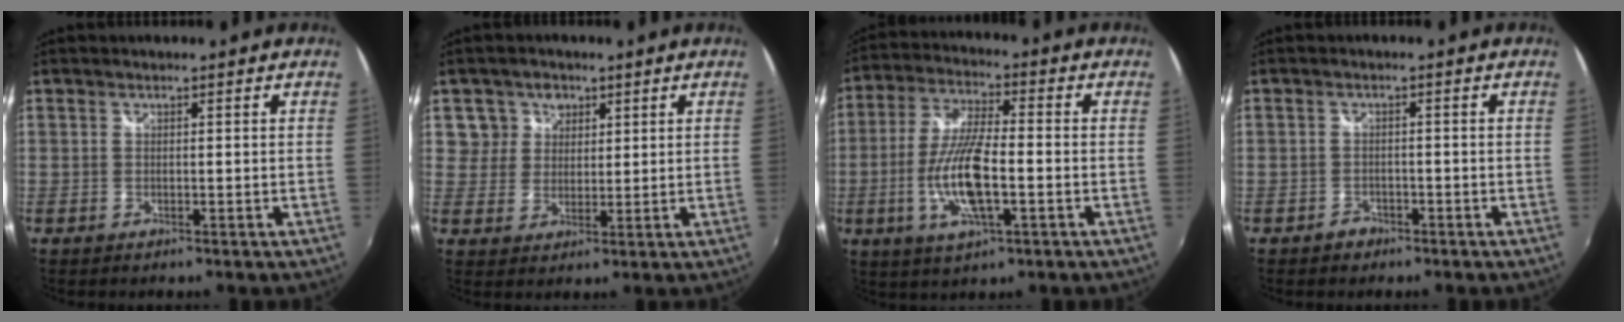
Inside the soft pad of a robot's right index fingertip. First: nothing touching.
{"total": 5.4, "force": [2.2, 4.9, 0.5], "torque": [0.005, 0.021, 0.036]}
{"total": 12.8, "force": [-3.1, 3.6, 11.8], "torque": [-0.242, -0.006, -0.061]}
{"total": 2.5, "force": [-1.8, 1.7, 0.4], "torque": [-0.012, 0.003, -0.028]}